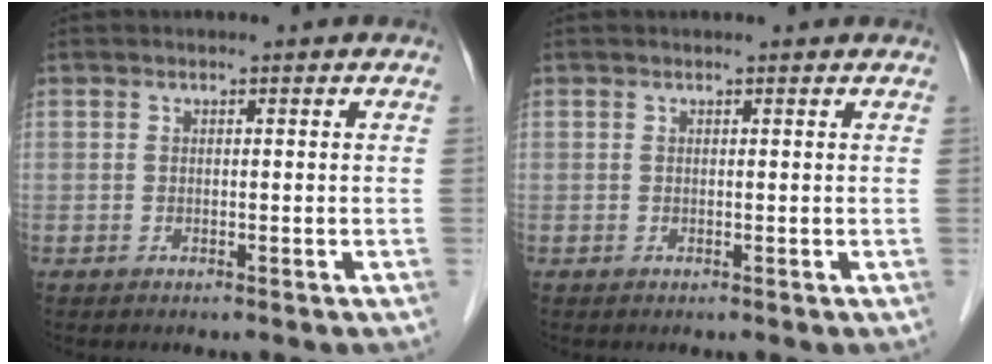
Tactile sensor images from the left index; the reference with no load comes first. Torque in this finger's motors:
{"motor_torque": [-0.24, -0.22, 0.02, -0.01]}